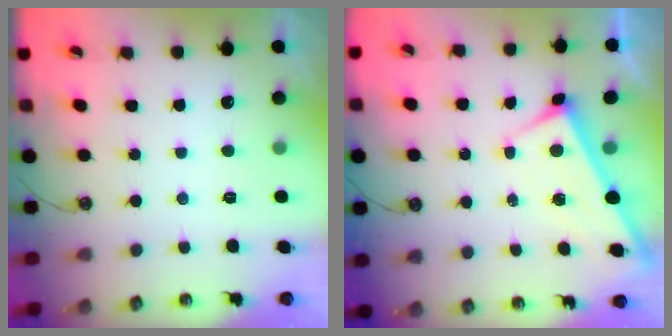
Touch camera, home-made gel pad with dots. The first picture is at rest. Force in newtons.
{"total": 3.0, "press": 3.0, "slide": 0.1}